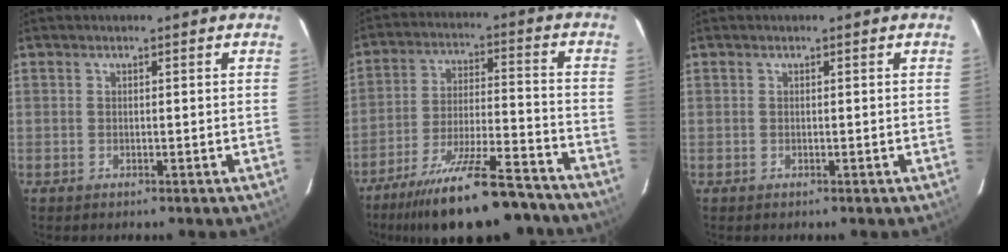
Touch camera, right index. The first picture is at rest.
{"total": 21.8, "force": [-18.1, 4.7, 11.3], "torque": [-0.205, -0.023, -0.268]}
{"total": 0.0}